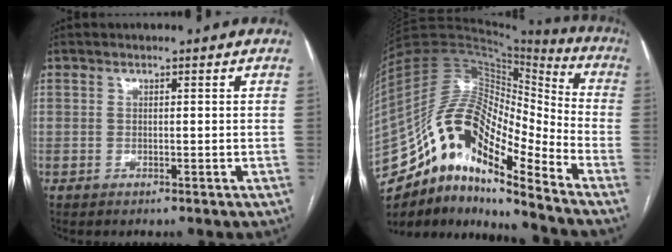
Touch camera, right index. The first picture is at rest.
{"total": 21.4, "force": [-14.3, 5.5, 15.0], "torque": [-0.303, 0.034, -0.254]}